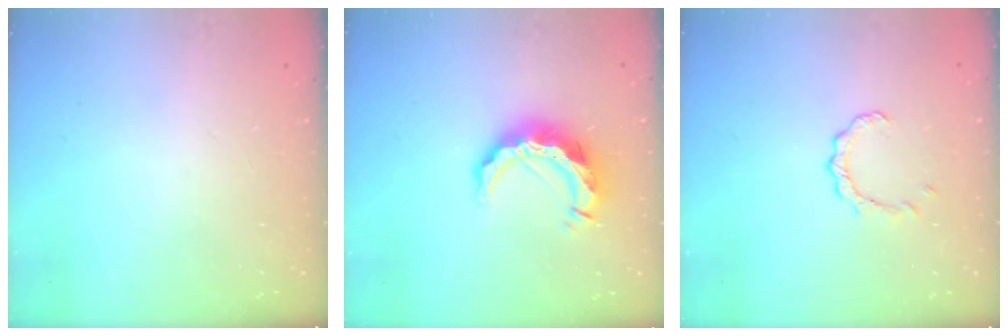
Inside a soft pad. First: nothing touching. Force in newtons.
{"total": 12.2, "press": 12.1, "slide": 1.0}
{"total": 2.4, "press": 2.4, "slide": 0.3}